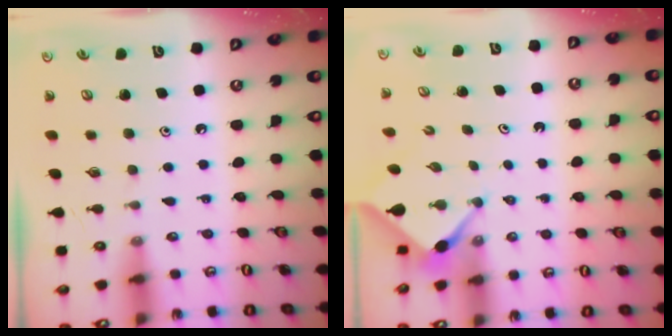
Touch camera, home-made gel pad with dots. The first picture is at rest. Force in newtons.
{"total": 2.9, "press": 2.9, "slide": 0.2}